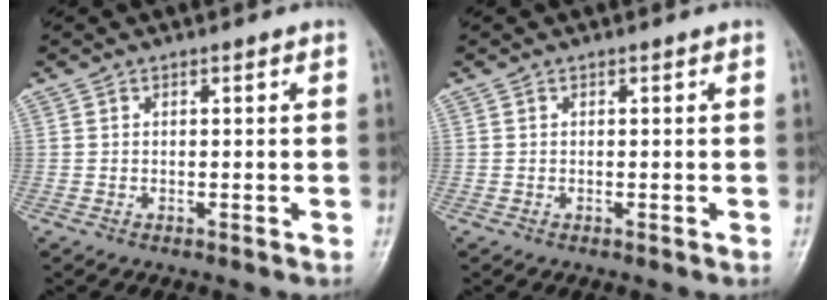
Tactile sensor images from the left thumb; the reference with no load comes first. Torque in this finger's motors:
{"motor_torque": [-0.01, 0.01, -0.01, -0.02, 0.00]}